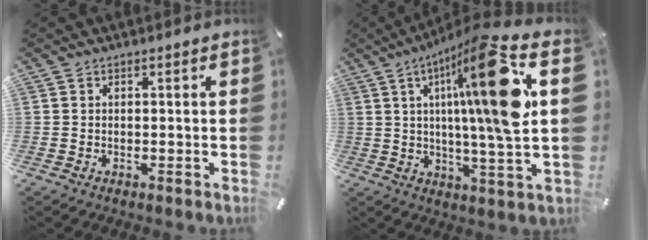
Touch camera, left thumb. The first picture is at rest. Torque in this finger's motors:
{"motor_torque": [2.68, 2.33, 2.76, -0.01, 0.39]}